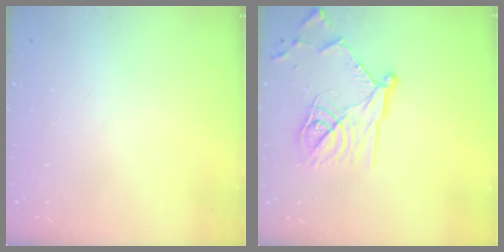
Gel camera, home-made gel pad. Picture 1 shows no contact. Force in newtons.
{"total": 18.1, "press": 18.1, "slide": 1.0}